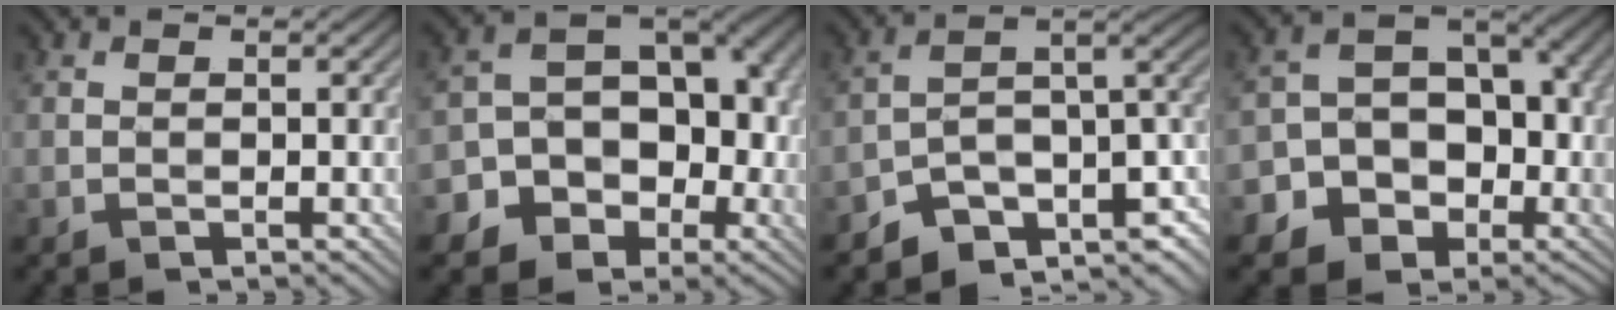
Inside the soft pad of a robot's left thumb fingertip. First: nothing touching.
{"total": 15.4, "force": [-4.7, 12.8, 7.1], "torque": [-0.127, -0.016, -0.085]}
{"total": 8.0, "force": [-5.1, 3.7, 4.9], "torque": [-0.065, -0.020, -0.090]}
{"total": 14.6, "force": [-4.5, 12.3, 6.4], "torque": [-0.123, -0.019, -0.082]}